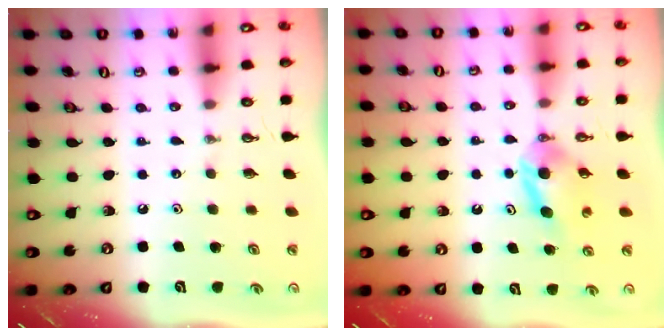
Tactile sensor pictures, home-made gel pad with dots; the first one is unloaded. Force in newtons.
{"total": 4.9, "press": 4.9, "slide": 0.2}